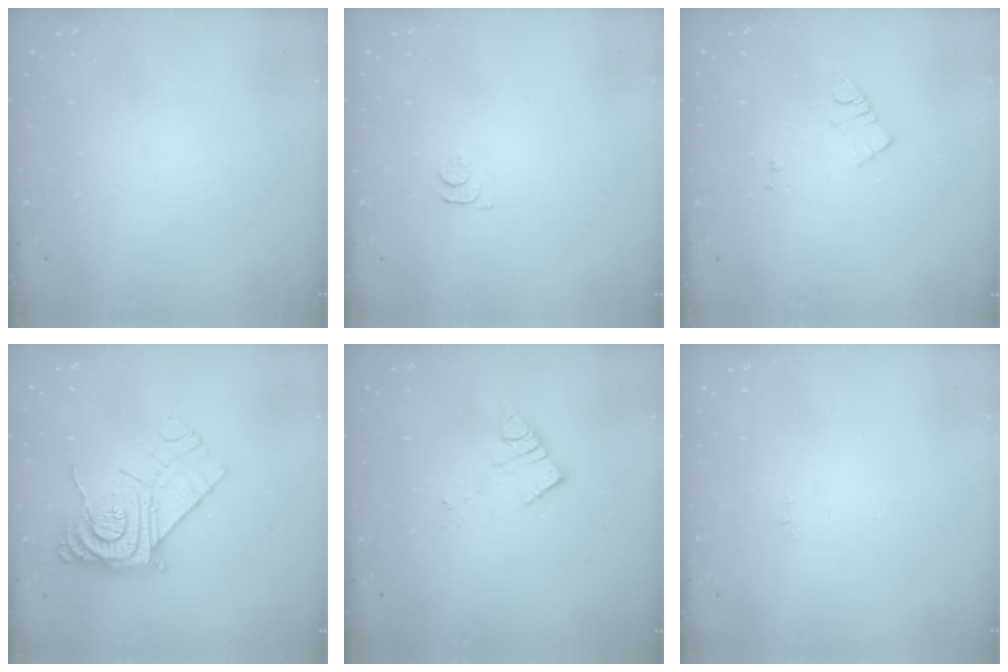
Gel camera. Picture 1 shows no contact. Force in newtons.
{"total": 7.2, "press": 7.1, "slide": 0.8}
{"total": 7.2, "press": 7.2, "slide": 0.6}
{"total": 13.5, "press": 13.5, "slide": 1.1}
{"total": 5.8, "press": 5.8, "slide": 0.0}
{"total": 2.5, "press": 2.5, "slide": 0.3}